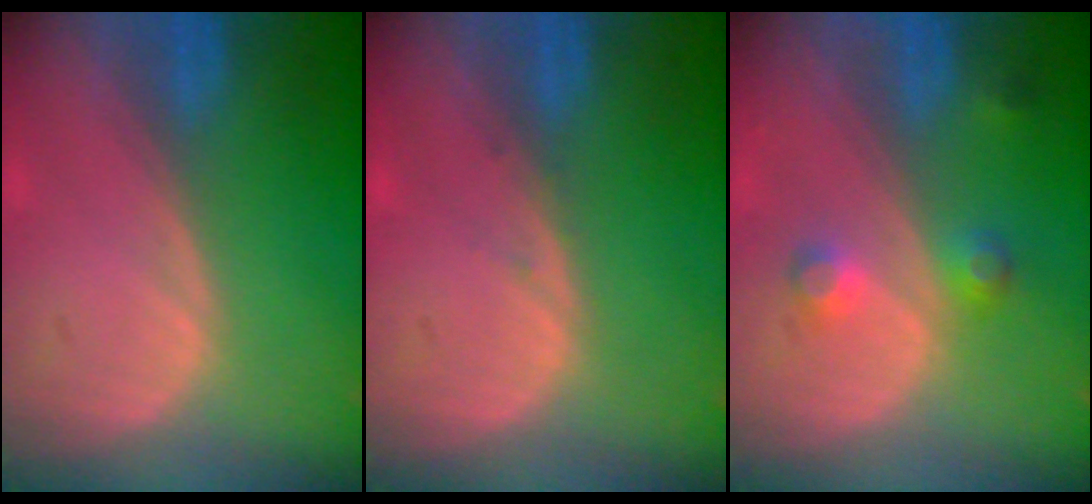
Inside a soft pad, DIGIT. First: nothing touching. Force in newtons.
{"total": 0.6, "press": 0.3, "slide": 0.5}
{"total": 3.6, "press": 3.4, "slide": 1.1}